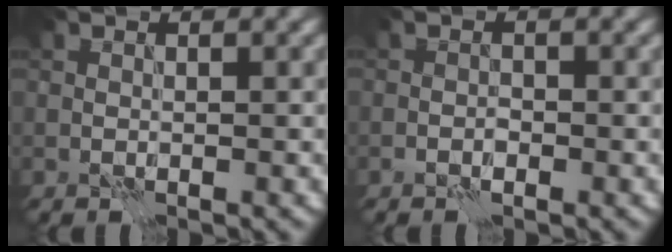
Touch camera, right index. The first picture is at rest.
{"total": 0.8, "force": [-0.4, 0.5, 0.5], "torque": [-0.009, 0.002, -0.010]}